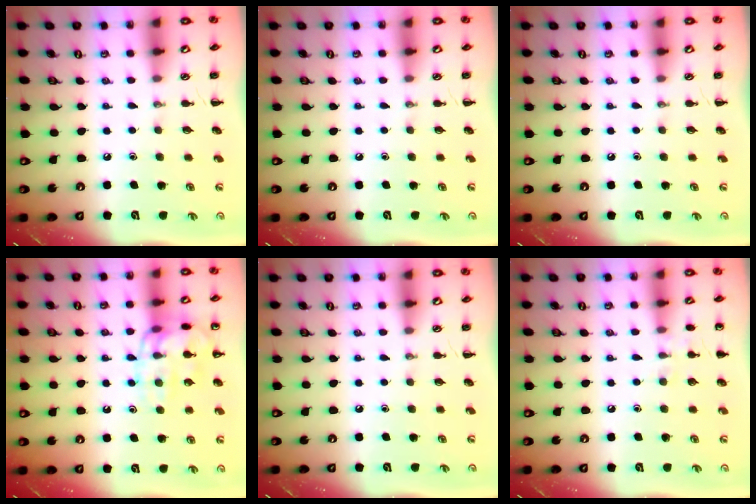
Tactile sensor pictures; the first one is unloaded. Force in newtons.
{"total": 0.0}
{"total": 0.0}
{"total": 14.5, "press": 14.5, "slide": 0.5}
{"total": 0.0}
{"total": 5.3, "press": 5.0, "slide": 1.8}